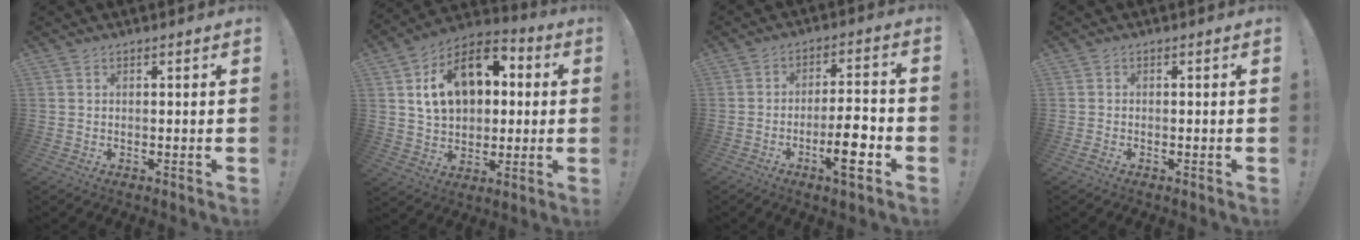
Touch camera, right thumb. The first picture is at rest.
{"total": 18.5, "force": [5.3, 12.9, 12.1], "torque": [-0.191, -0.003, 0.099]}
{"total": 10.8, "force": [-4.4, 2.7, 9.5], "torque": [-0.135, 0.016, -0.076]}
{"total": 0.8, "force": [-0.5, 0.5, 0.4], "torque": [-0.005, 0.004, -0.008]}